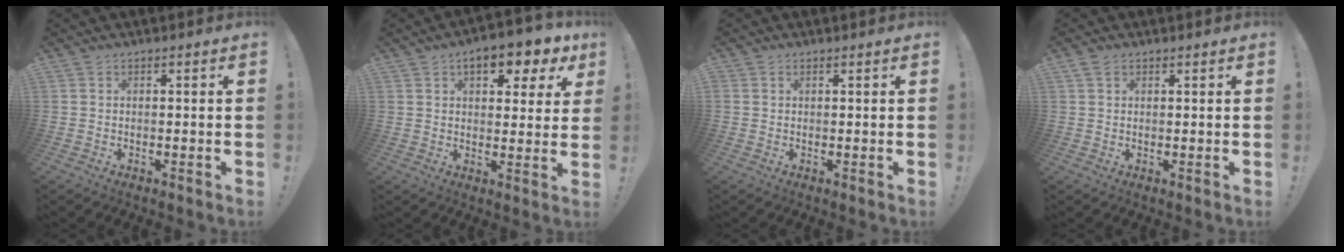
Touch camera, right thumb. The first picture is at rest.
{"total": 9.3, "force": [4.7, 4.3, 6.7], "torque": [-0.088, -0.020, 0.079]}
{"total": 0.9, "force": [0.6, 0.6, 0.1], "torque": [0.004, -0.001, 0.010]}
{"total": 1.8, "force": [1.2, 1.1, 0.8], "torque": [-0.016, 0.002, 0.022]}